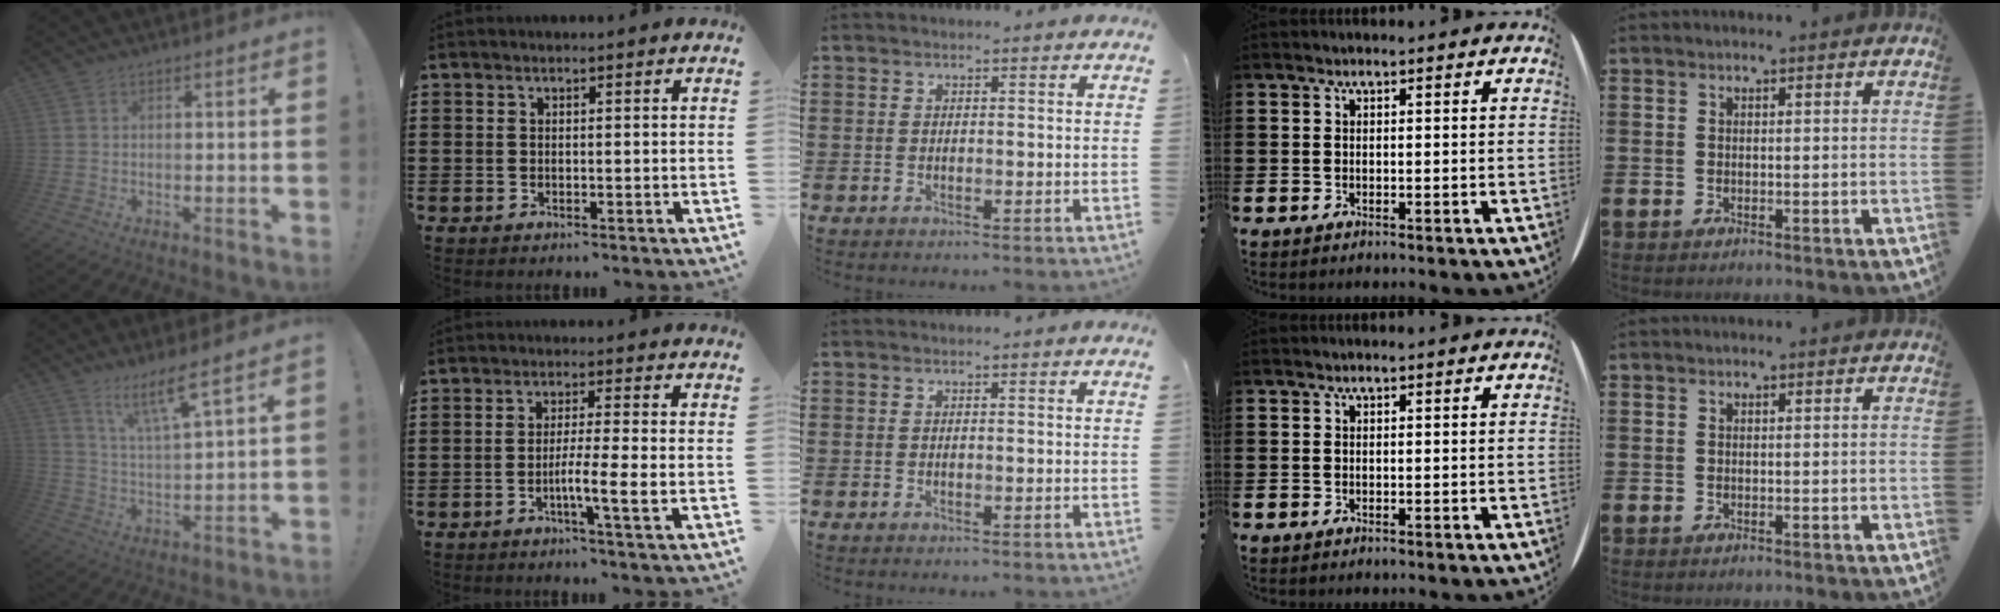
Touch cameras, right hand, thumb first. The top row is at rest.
{"thumb": {"total": 10.0, "force": [7.0, 0.9, 7.1], "torque": [-0.124, -0.037, 0.115]}, "index": {"total": 5.5, "force": [-1.8, -0.3, 5.2], "torque": [-0.088, -0.011, -0.031]}}